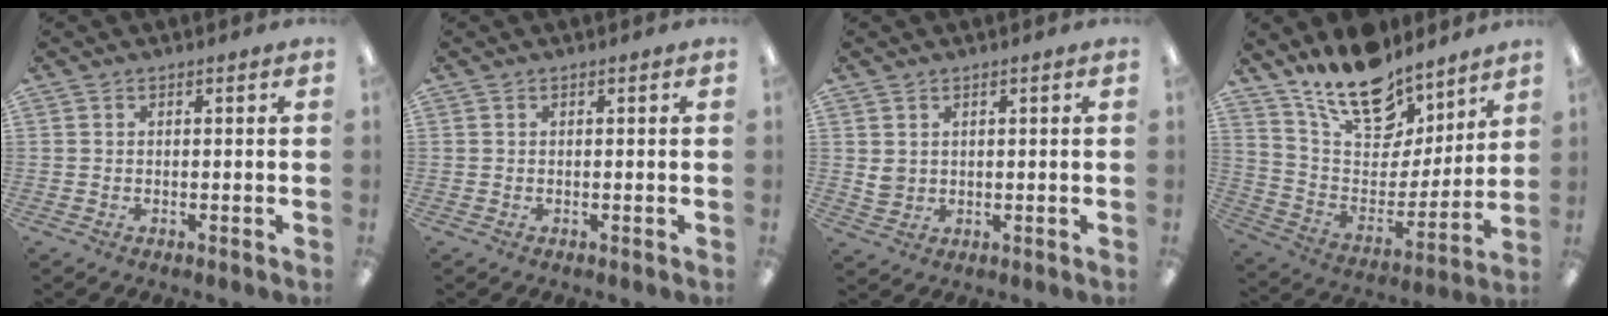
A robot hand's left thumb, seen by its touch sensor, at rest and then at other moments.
{"total": 0.0}
{"total": 2.9, "force": [1.6, 2.3, 0.8], "torque": [-0.010, 0.000, 0.028]}
{"total": 19.2, "force": [15.3, 9.0, 7.3], "torque": [-0.140, -0.105, 0.277]}